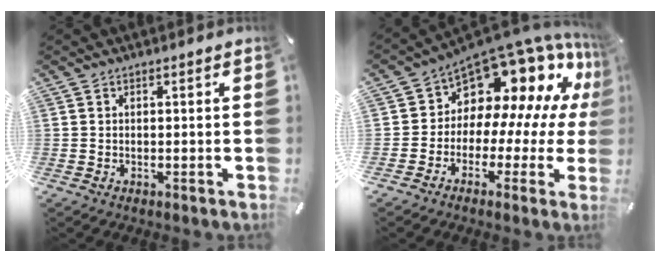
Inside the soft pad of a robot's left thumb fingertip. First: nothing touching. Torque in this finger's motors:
{"motor_torque": [0.59, 1.39, 0.78, 0.38, 0.07]}